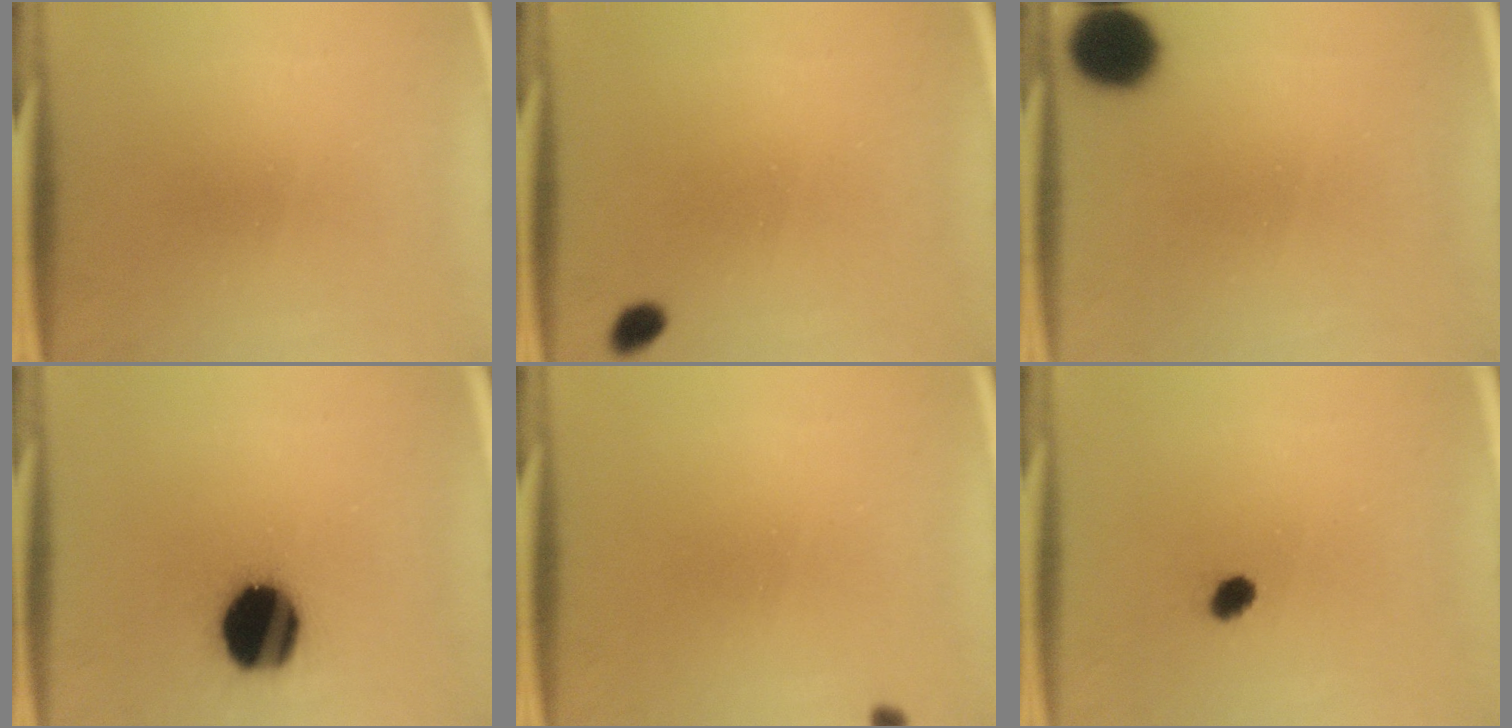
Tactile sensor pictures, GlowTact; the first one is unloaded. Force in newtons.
{"total": 1.9}
{"total": 10.4}
{"total": 17.1}
{"total": 0.6}
{"total": 1.7}